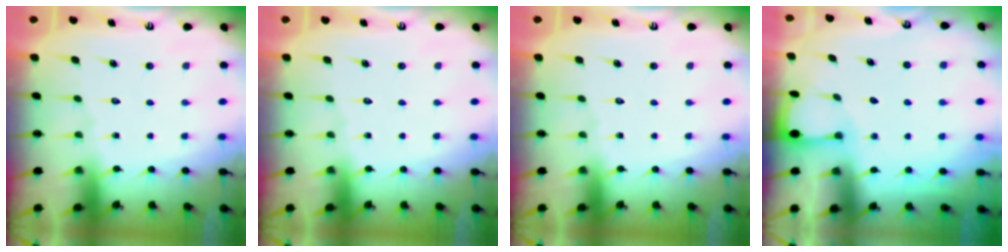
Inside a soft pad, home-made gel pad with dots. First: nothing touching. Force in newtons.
{"total": 0.0}
{"total": 0.0}
{"total": 1.3, "press": 1.3, "slide": 0.2}